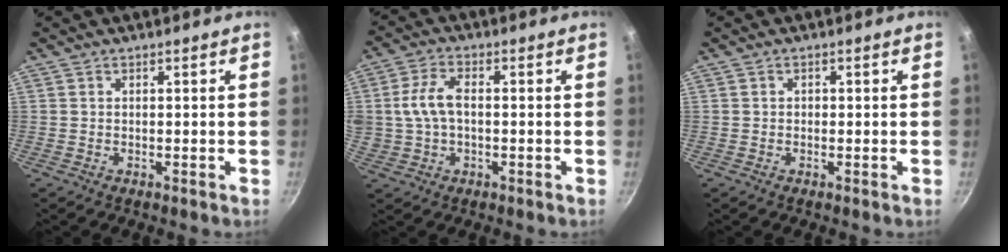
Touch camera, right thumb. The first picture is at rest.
{"total": 7.5, "force": [0.2, 4.5, 5.9], "torque": [-0.118, 0.018, -0.001]}
{"total": 0.8, "force": [0.0, 0.8, 0.4], "torque": [-0.003, 0.004, -0.001]}